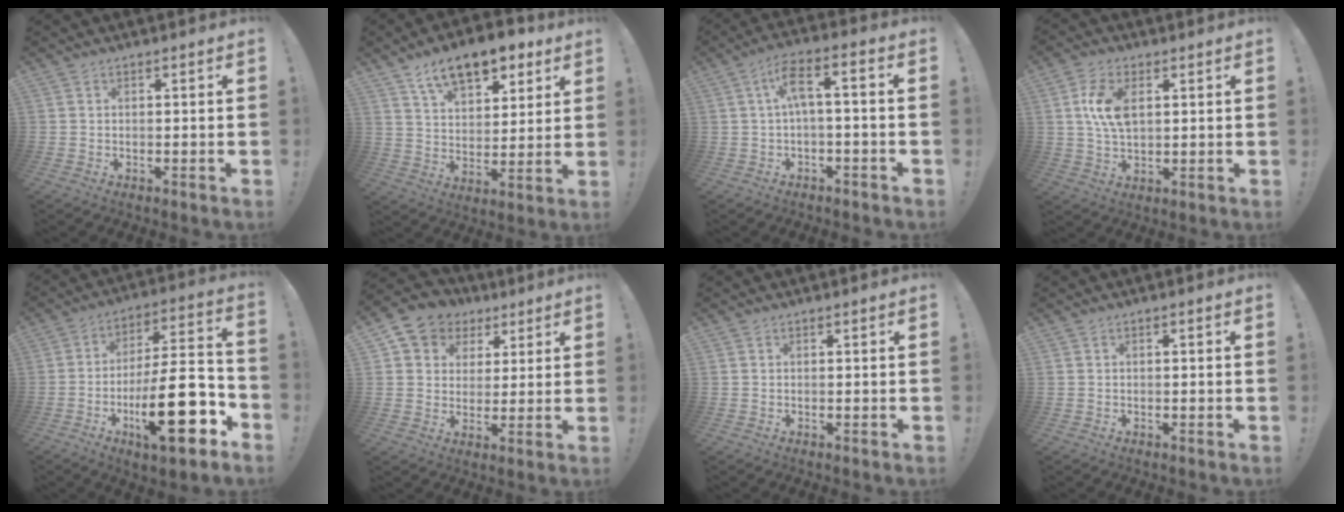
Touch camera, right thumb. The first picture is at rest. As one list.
[{"total": 14.1, "force": [9.3, 7.2, 7.8], "torque": [-0.121, -0.052, 0.166]}, {"total": 7.8, "force": [-0.1, 2.0, 7.6], "torque": [-0.132, 0.004, -0.005]}, {"total": 9.3, "force": [2.4, 5.4, 7.2], "torque": [-0.145, 0.000, 0.041]}, {"total": 24.1, "force": [-8.7, 7.3, 21.3], "torque": [-0.354, 0.047, -0.136]}, {"total": 8.8, "force": [4.2, 7.4, 2.3], "torque": [-0.042, -0.022, 0.088]}, {"total": 0.0}, {"total": 0.8, "force": [-0.6, -0.1, 0.5], "torque": [-0.011, 0.001, -0.011]}]